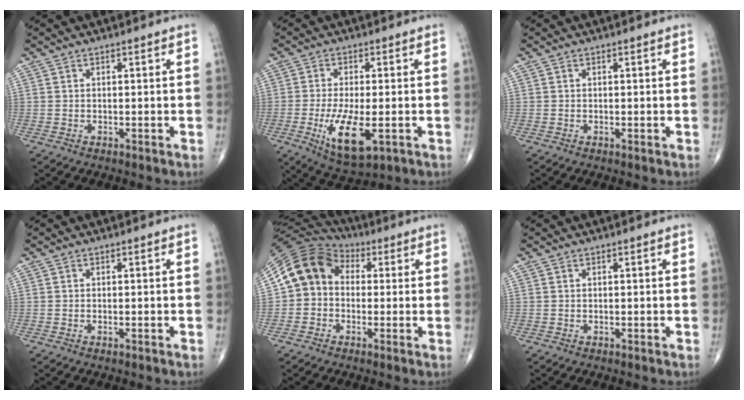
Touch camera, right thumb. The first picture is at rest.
{"total": 10.6, "force": [-3.1, 3.8, 9.4], "torque": [-0.170, -0.016, -0.046]}
{"total": 0.0}
{"total": 0.0}
{"total": 10.9, "force": [0.6, 9.0, 6.0], "torque": [-0.100, 0.034, -0.007]}
{"total": 0.0}